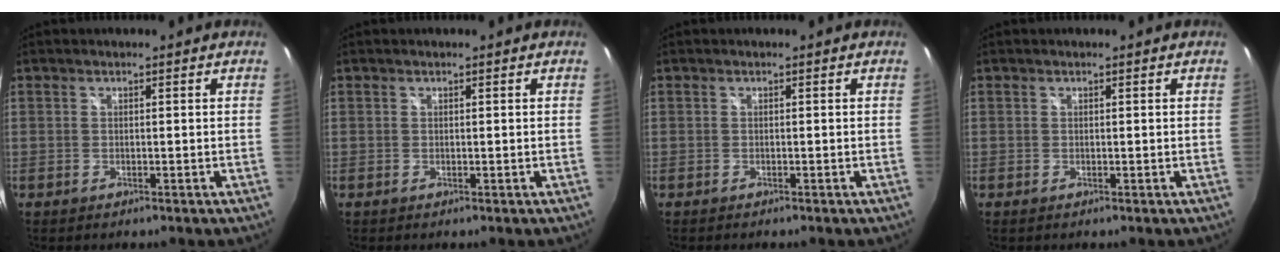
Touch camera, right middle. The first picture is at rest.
{"total": 0.0}
{"total": 0.7, "force": [-0.6, 0.2, 0.2], "torque": [-0.004, -0.005, -0.010]}
{"total": 0.0}